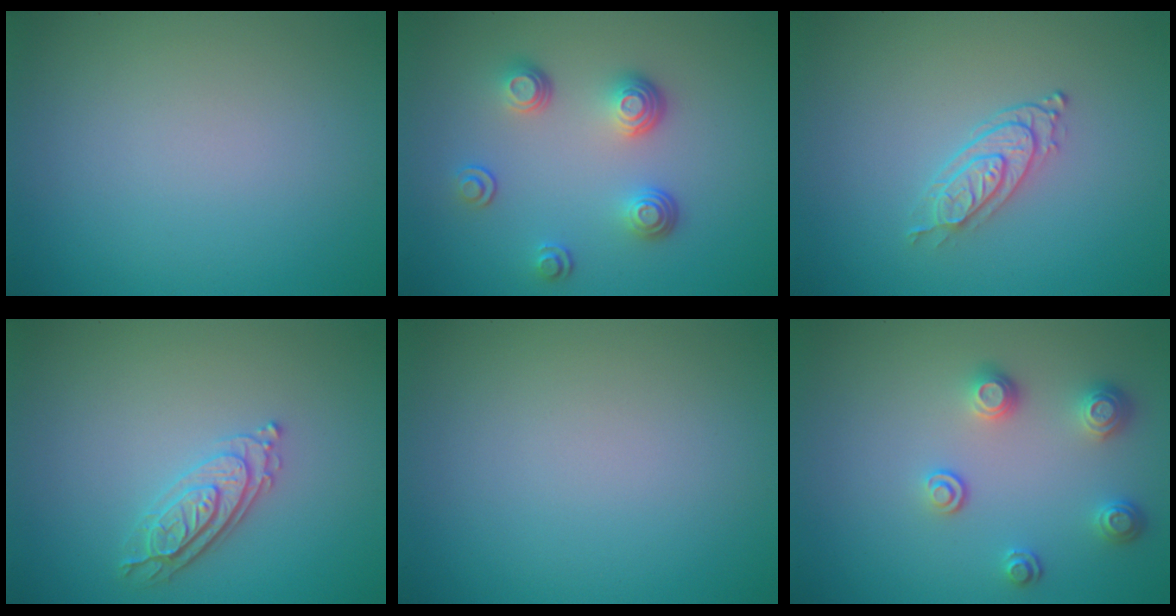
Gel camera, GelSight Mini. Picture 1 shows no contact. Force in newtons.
{"total": 3.6, "press": 2.8, "slide": 2.3}
{"total": 2.5, "press": 2.0, "slide": 1.5}
{"total": 2.9, "press": 2.7, "slide": 1.0}
{"total": 0.0}
{"total": 2.5, "press": 2.3, "slide": 0.9}